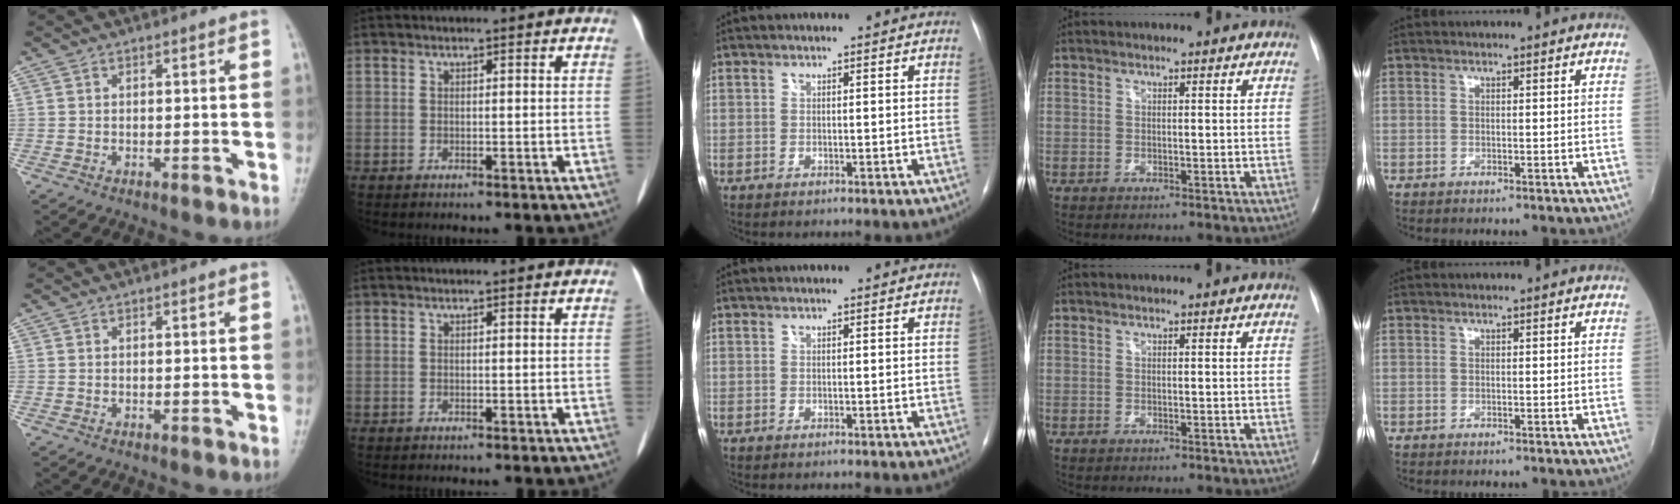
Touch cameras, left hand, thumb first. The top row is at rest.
{}